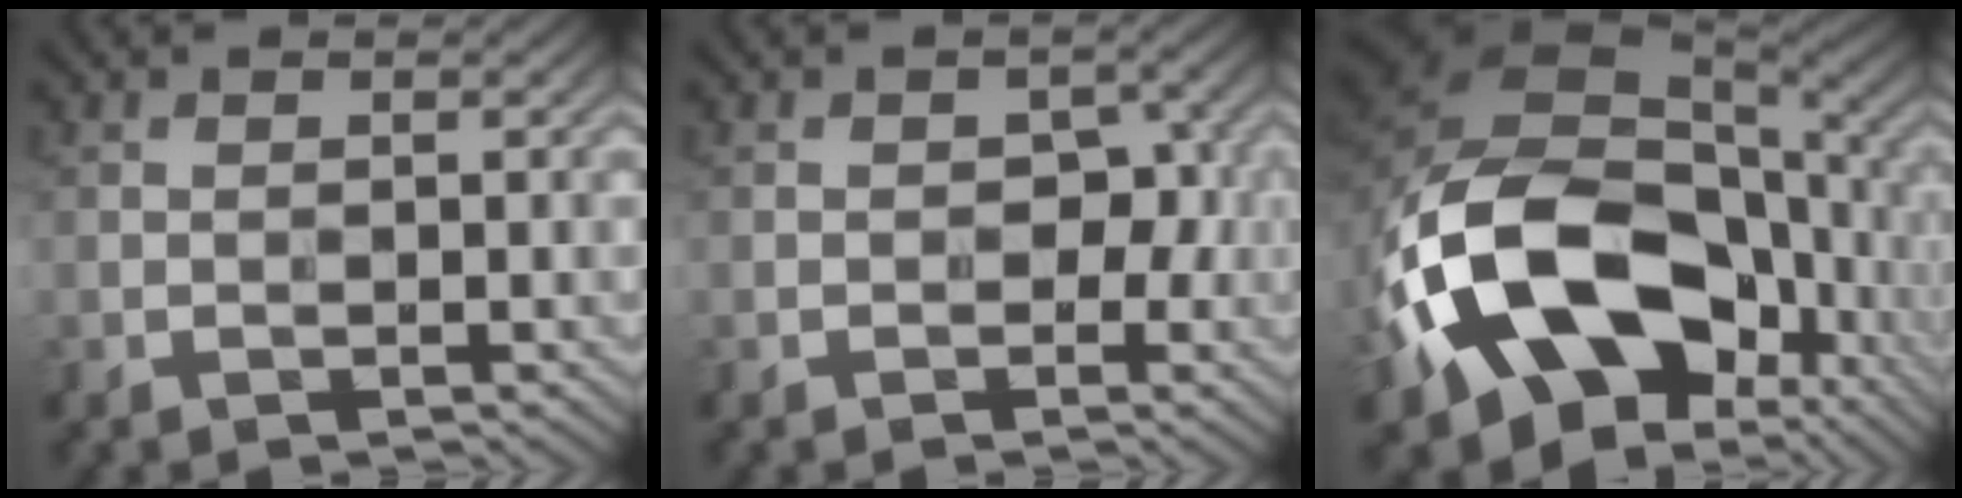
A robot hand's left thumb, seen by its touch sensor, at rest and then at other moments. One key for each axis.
{"total": 2.9, "fx": -0.8, "fy": 2.2, "fz": 1.7, "tx": -0.014, "ty": -0.002, "tz": -0.015}
{"total": 18.9, "fx": -6.2, "fy": 13.4, "fz": 11.9, "tx": -0.277, "ty": -0.043, "tz": -0.082}